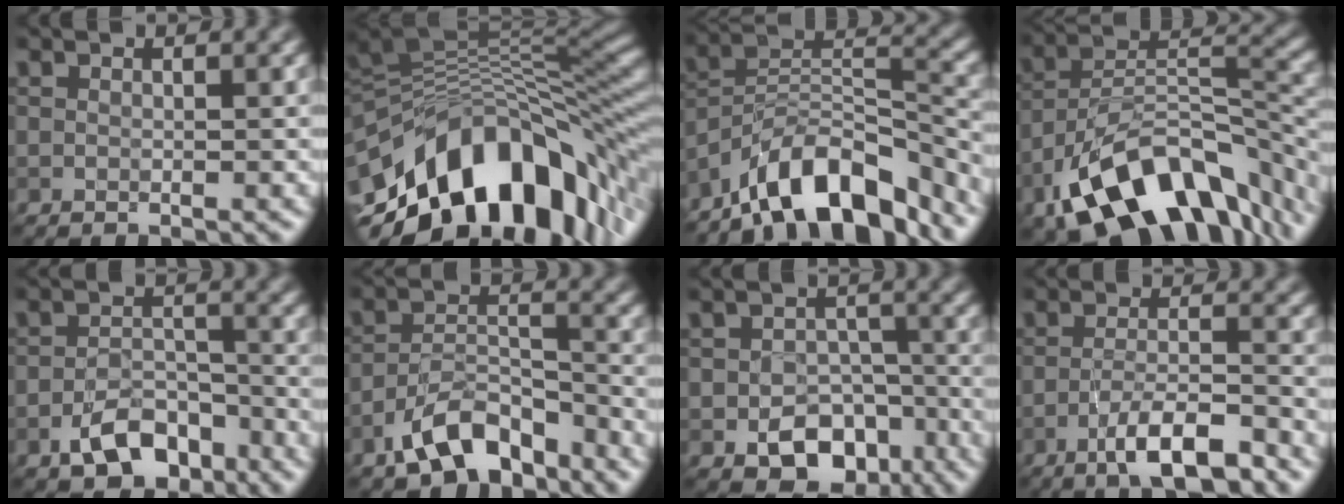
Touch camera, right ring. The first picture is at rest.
{"total": 13.8, "force": [-4.4, 7.0, 11.1], "torque": [-0.172, 0.017, -0.074]}
{"total": 10.8, "force": [-8.2, 3.6, 5.9], "torque": [-0.085, 0.020, -0.157]}
{"total": 13.4, "force": [-8.3, 6.8, 8.1], "torque": [-0.126, 0.008, -0.148]}
{"total": 5.2, "force": [-3.3, 2.8, 2.8], "torque": [-0.041, 0.006, -0.060]}
{"total": 6.9, "force": [-5.0, 3.1, 3.7], "torque": [-0.055, 0.005, -0.097]}
{"total": 6.7, "force": [-3.4, 4.6, 3.3], "torque": [-0.035, 0.001, -0.046]}
{"total": 5.7, "force": [-3.9, 1.2, 4.1], "torque": [-0.070, 0.007, -0.067]}